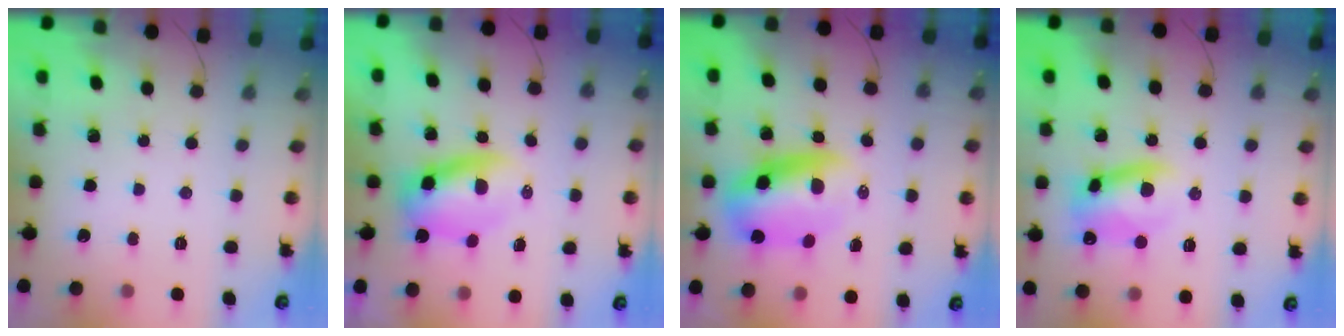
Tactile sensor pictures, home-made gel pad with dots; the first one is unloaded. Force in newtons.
{"total": 7.0, "press": 6.9, "slide": 1.4}
{"total": 10.2, "press": 9.9, "slide": 2.2}
{"total": 9.1, "press": 9.0, "slide": 1.3}